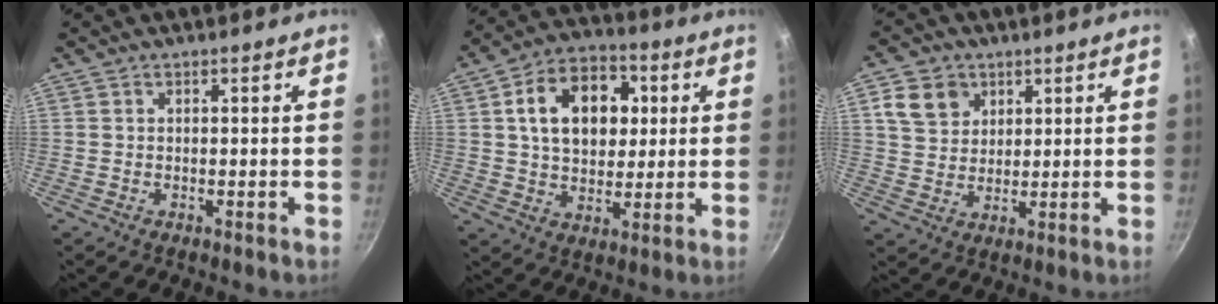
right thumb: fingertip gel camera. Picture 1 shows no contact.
{"total": 16.3, "force": [3.5, 11.5, 11.0], "torque": [-0.137, 0.012, 0.048]}
{"total": 8.0, "force": [3.3, 6.4, 3.4], "torque": [-0.039, 0.001, 0.062]}